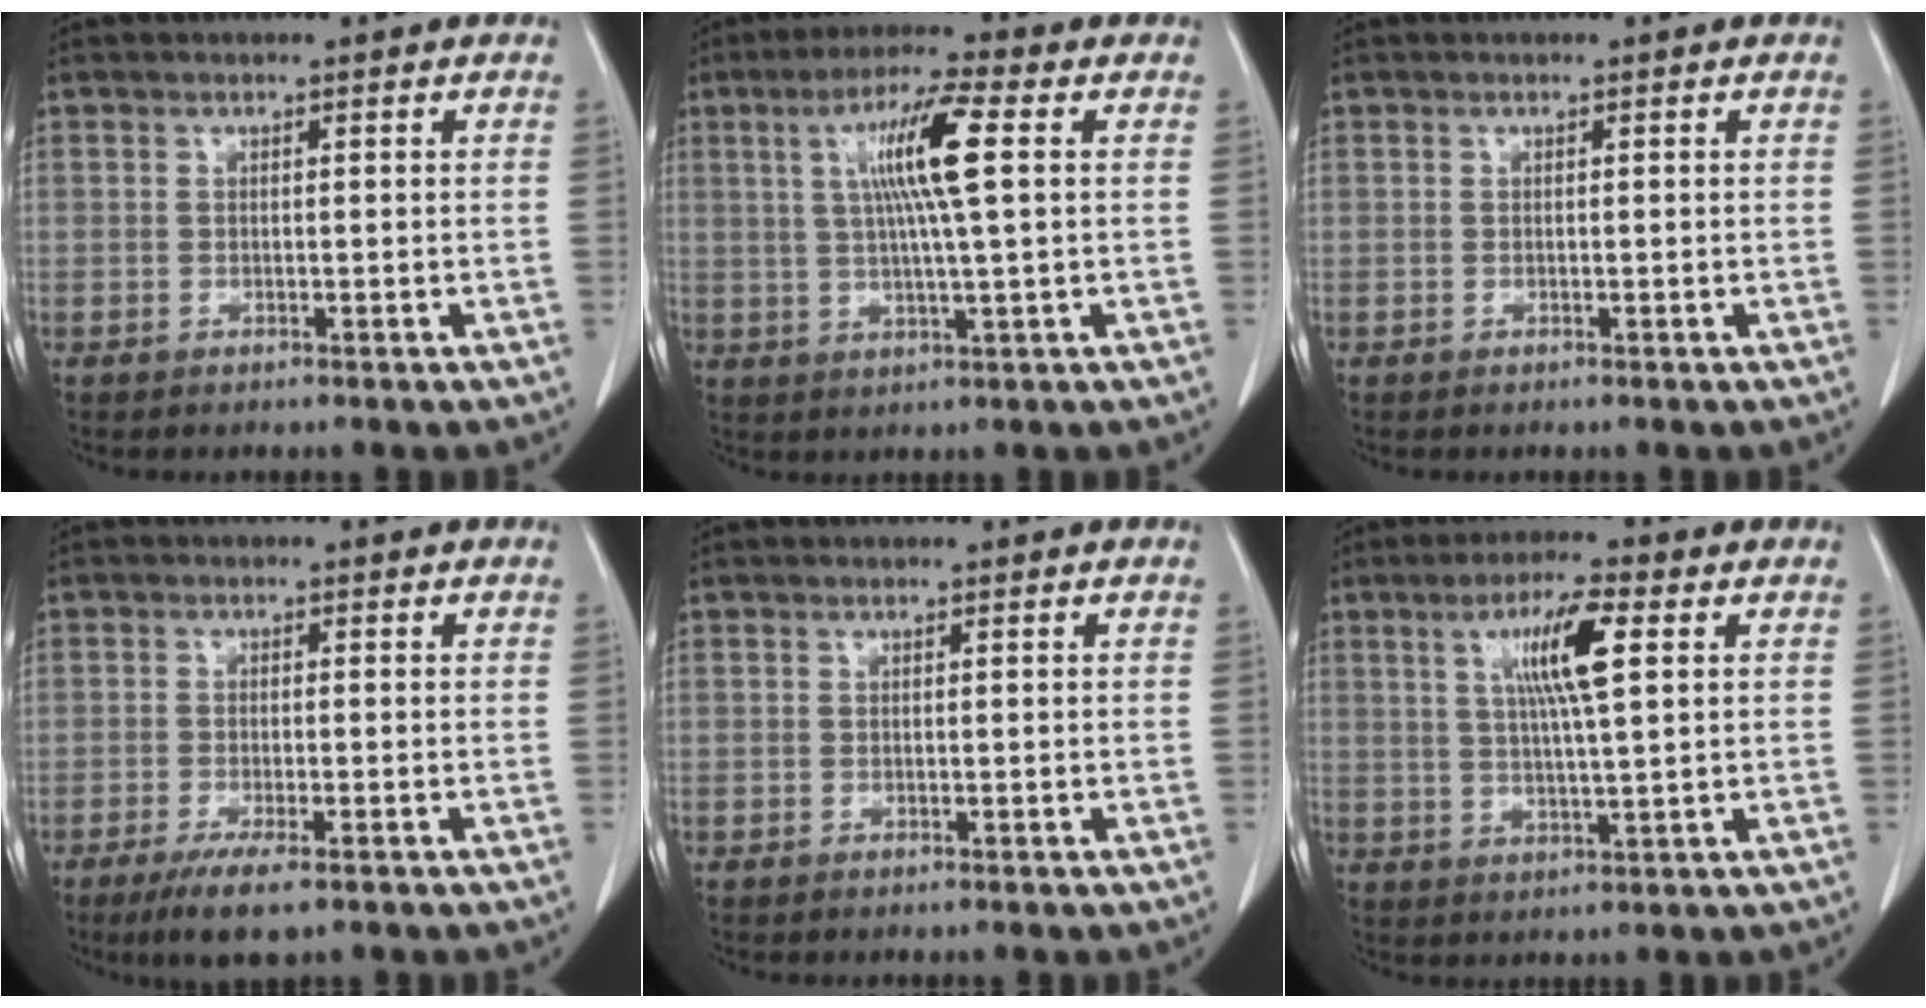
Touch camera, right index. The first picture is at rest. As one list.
[{"total": 9.7, "force": [2.2, -0.1, 9.4], "torque": [-0.174, 0.006, 0.039]}, {"total": 0.0}, {"total": 5.3, "force": [-3.4, 0.9, 4.0], "torque": [-0.074, -0.013, -0.054]}, {"total": 0.0}, {"total": 8.4, "force": [2.7, 0.5, 7.9], "torque": [-0.144, 0.005, 0.048]}]